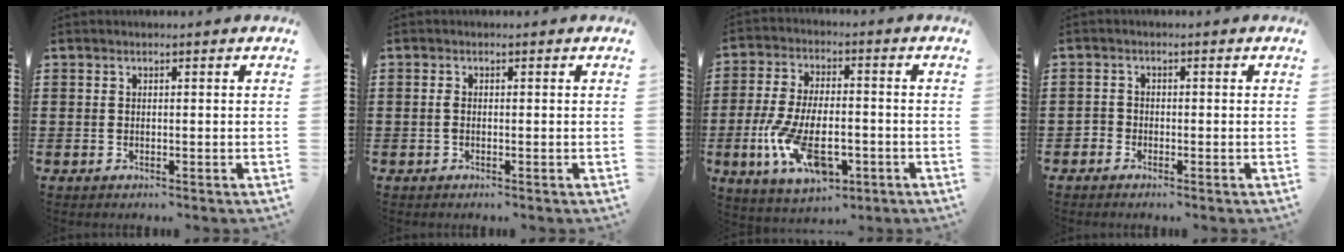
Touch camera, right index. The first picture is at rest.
{"total": 0.9, "force": [-0.2, 0.4, 0.8], "torque": [-0.017, 0.000, -0.004]}
{"total": 11.2, "force": [-3.7, 5.2, 9.2], "torque": [-0.203, -0.002, -0.067]}
{"total": 1.3, "force": [-1.0, 0.8, 0.1], "torque": [-0.005, 0.005, -0.022]}